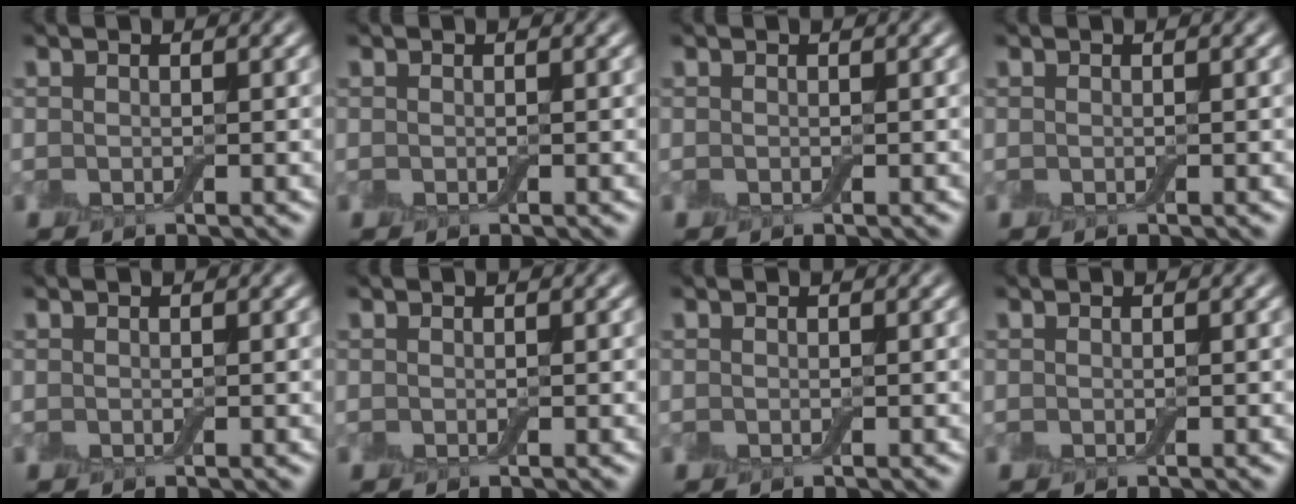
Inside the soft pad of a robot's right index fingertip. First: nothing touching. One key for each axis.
{"total": 0.0}
{"total": 0.0}
{"total": 0.0}
{"total": 0.0}
{"total": 0.0}
{"total": 0.0}
{"total": 0.0}